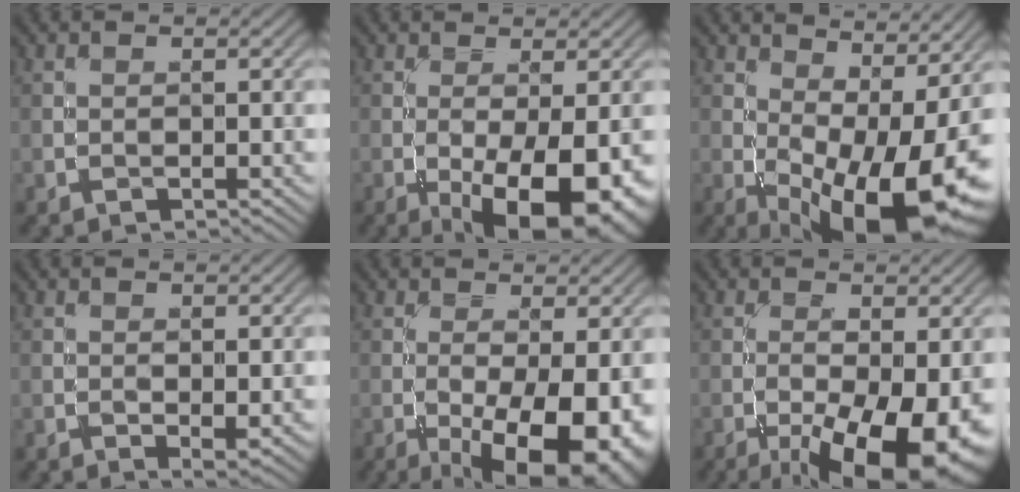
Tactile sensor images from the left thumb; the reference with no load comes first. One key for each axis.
{"total": 12.4, "fx": -4.6, "fy": 4.6, "fz": 10.5, "tx": -0.150, "ty": -0.017, "tz": -0.059}
{"total": 16.4, "fx": -1.3, "fy": 6.6, "fz": 15.0, "tx": -0.210, "ty": -0.008, "tz": -0.001}
{"total": 2.1, "fx": -0.2, "fy": 1.0, "fz": 1.9, "tx": -0.028, "ty": -0.006, "tz": 0.000}
{"total": 13.8, "fx": -4.8, "fy": 5.2, "fz": 11.9, "tx": -0.167, "ty": -0.015, "tz": -0.060}
{"total": 14.4, "fx": -5.8, "fy": 5.5, "fz": 12.0, "tx": -0.192, "ty": -0.022, "tz": -0.079}